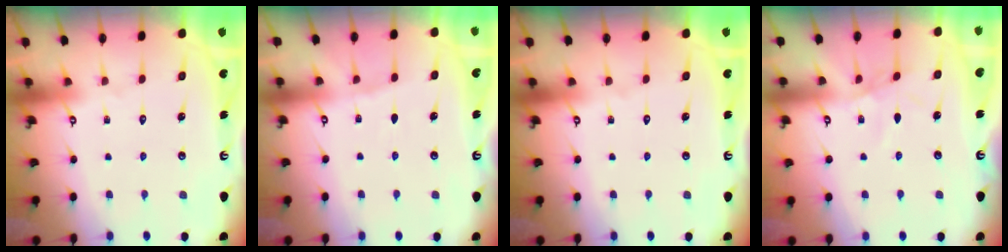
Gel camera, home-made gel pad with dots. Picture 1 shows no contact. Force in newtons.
{"total": 3.0, "press": 2.9, "slide": 0.4}
{"total": 0.0}
{"total": 3.6, "press": 3.5, "slide": 0.4}